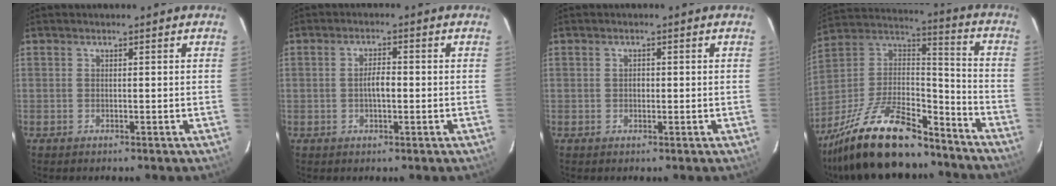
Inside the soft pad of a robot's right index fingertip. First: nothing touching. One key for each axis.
{"total": 3.8, "fx": -0.5, "fy": 1.0, "fz": 3.7, "tx": -0.066, "ty": 0.004, "tz": -0.006}
{"total": 1.1, "fx": 0.1, "fy": 0.9, "fz": 0.7, "tx": -0.010, "ty": 0.004, "tz": 0.001}
{"total": 26.3, "fx": -19.4, "fy": 9.3, "fz": 15.1, "tx": -0.299, "ty": -0.002, "tz": -0.315}